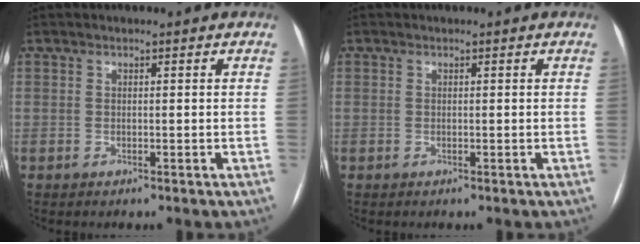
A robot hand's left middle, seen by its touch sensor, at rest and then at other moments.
{"total": 0.0}